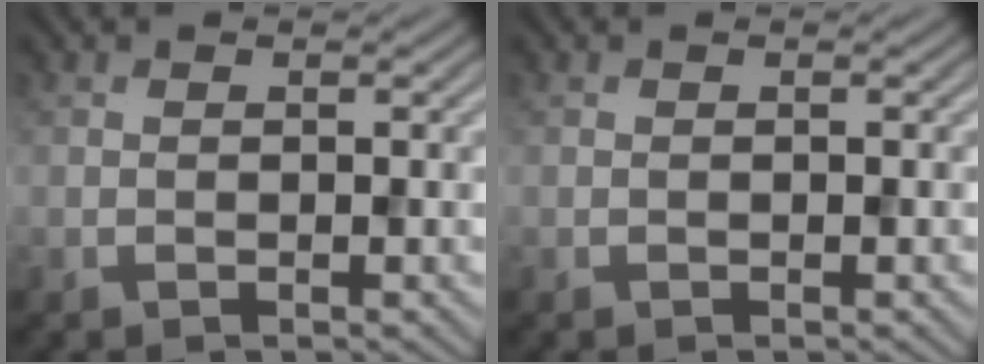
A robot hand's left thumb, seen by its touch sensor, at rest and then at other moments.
{"total": 0.0}